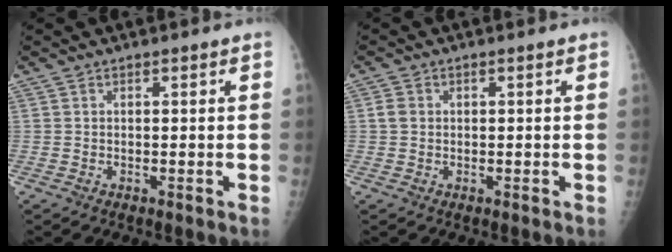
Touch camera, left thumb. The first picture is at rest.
{"total": 1.8, "force": [0.2, 1.6, 0.9], "torque": [-0.016, 0.002, 0.004]}